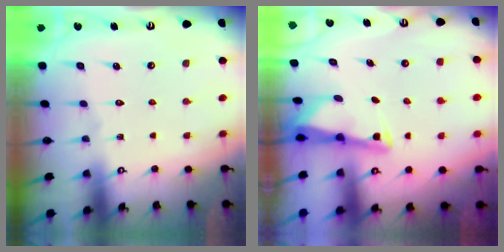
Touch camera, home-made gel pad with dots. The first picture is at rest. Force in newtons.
{"total": 3.3, "press": 3.3, "slide": 0.4}